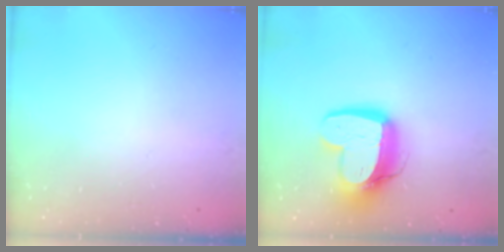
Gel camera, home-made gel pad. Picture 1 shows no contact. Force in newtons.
{"total": 15.5, "press": 15.4, "slide": 1.8}